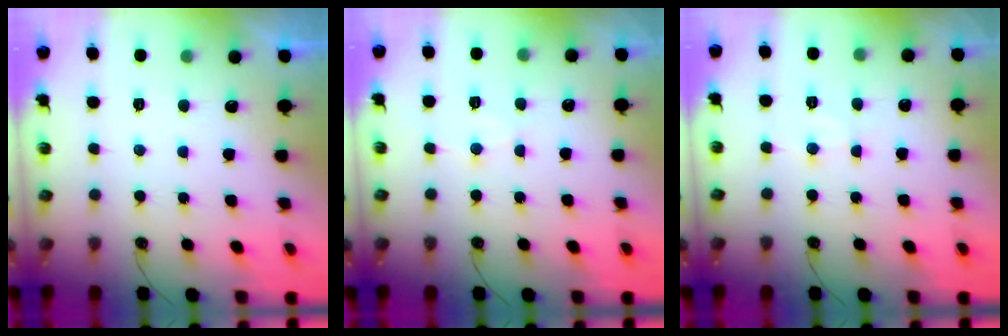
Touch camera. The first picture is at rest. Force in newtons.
{"total": 6.0, "press": 6.0, "slide": 0.3}
{"total": 5.3, "press": 5.3, "slide": 0.6}